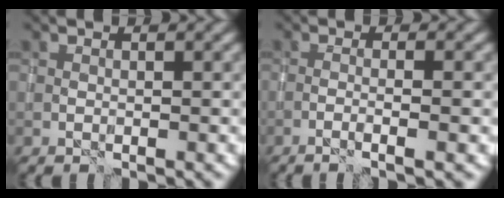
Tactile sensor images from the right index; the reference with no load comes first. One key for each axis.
{"total": 2.7, "fx": -1.3, "fy": 0.2, "fz": 2.4, "tx": -0.035, "ty": 0.008, "tz": -0.032}